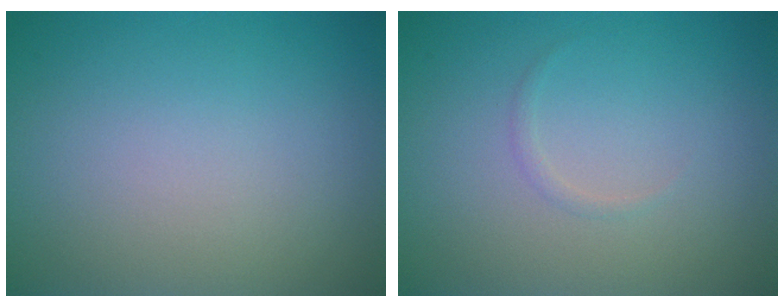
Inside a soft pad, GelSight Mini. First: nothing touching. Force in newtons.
{"total": 0.6, "press": 0.6, "slide": 0.1}